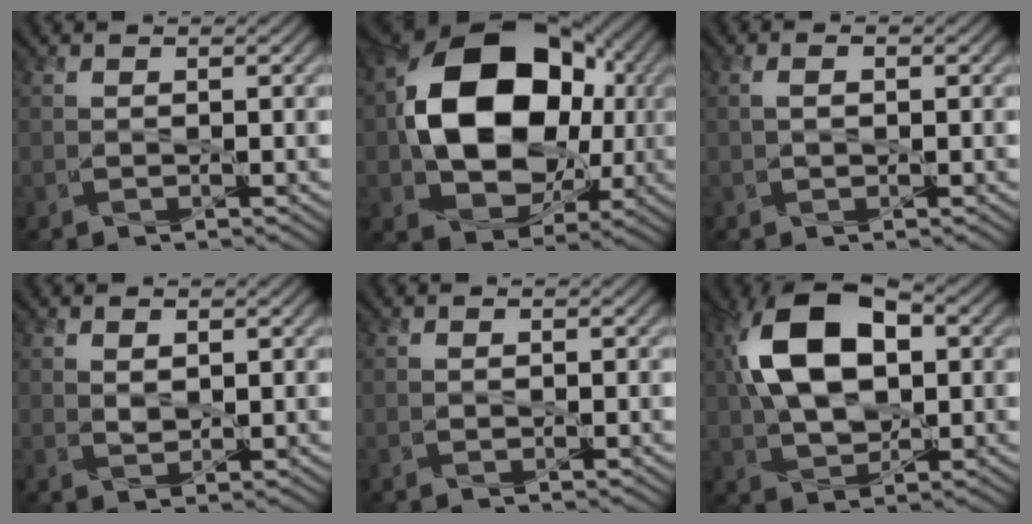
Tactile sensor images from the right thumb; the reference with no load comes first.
{"total": 16.9, "force": [1.2, 12.7, 11.1], "torque": [-0.194, -0.001, 0.029]}
{"total": 1.2, "force": [0.1, 0.7, 1.0], "torque": [-0.019, 0.001, 0.002]}
{"total": 1.3, "force": [0.8, 0.8, 0.7], "torque": [-0.019, -0.005, 0.019]}
{"total": 0.0}
{"total": 13.6, "force": [2.6, 8.0, 10.7], "torque": [-0.225, 0.014, 0.042]}